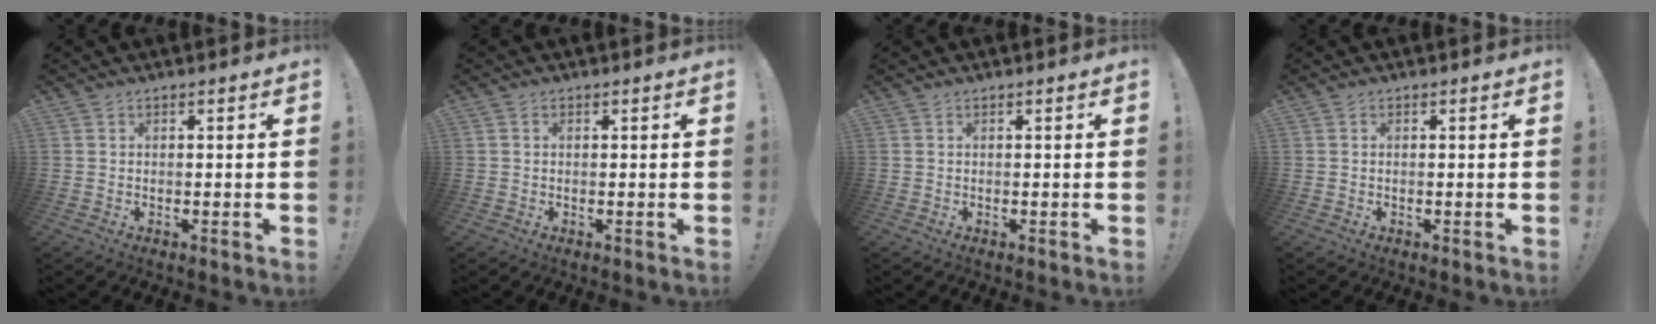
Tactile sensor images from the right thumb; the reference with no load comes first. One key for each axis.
{"total": 0.6, "fx": 0.1, "fy": 0.5, "fz": 0.2, "tx": -0.002, "ty": 0.000, "tz": 0.002}
{"total": 0.0}
{"total": 0.0}